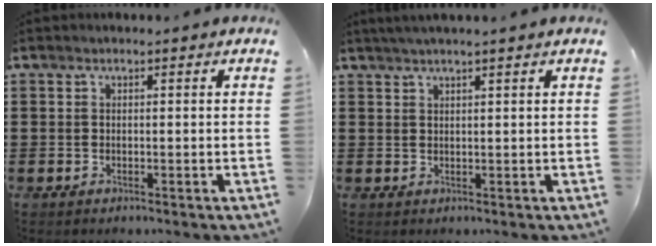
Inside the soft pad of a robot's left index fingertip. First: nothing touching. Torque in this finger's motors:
{"motor_torque": [0.03, 0.00, 0.29, 0.01]}